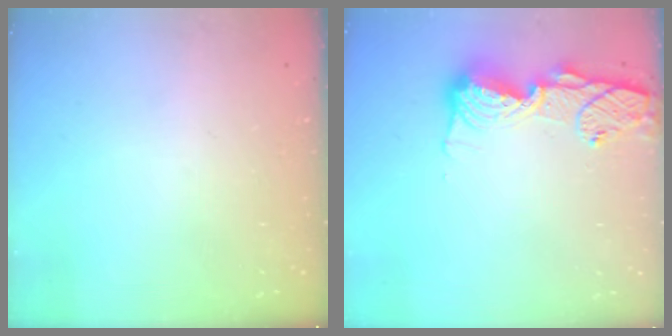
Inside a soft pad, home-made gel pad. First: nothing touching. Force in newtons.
{"total": 14.3, "press": 14.2, "slide": 1.3}